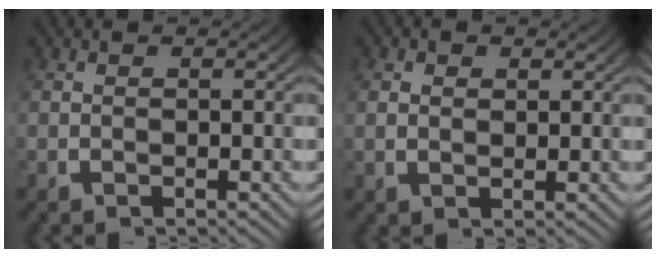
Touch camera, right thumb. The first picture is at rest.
{"total": 1.3, "force": [0.8, 0.7, 0.7], "torque": [-0.008, -0.006, 0.020]}